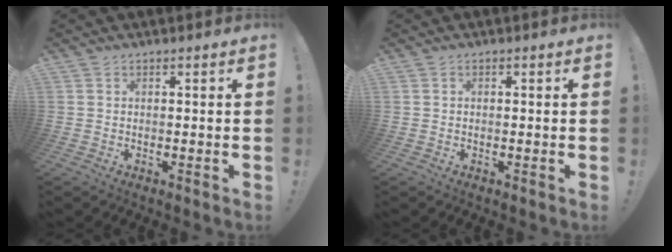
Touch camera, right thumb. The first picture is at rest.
{"total": 0.0}